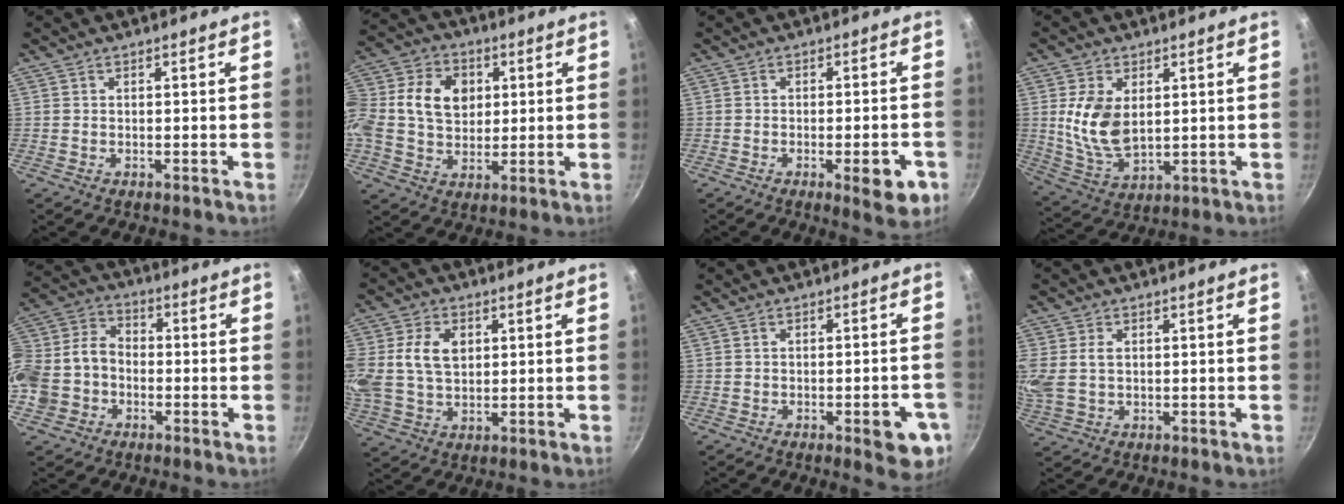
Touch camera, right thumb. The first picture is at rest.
{"total": 18.7, "force": [2.9, 14.2, 11.9], "torque": [-0.232, 0.033, 0.040]}
{"total": 7.7, "force": [-3.2, 2.2, 6.7], "torque": [-0.068, 0.007, -0.038]}
{"total": 10.9, "force": [1.9, 6.7, 8.4], "torque": [-0.158, -0.022, 0.047]}
{"total": 15.5, "force": [-4.0, 12.6, 8.2], "torque": [-0.168, 0.059, -0.083]}
{"total": 13.7, "force": [2.6, 9.9, 9.0], "torque": [-0.188, 0.015, 0.050]}
{"total": 7.8, "force": [-3.1, 2.6, 6.7], "torque": [-0.061, 0.011, -0.035]}
{"total": 7.6, "force": [1.0, 5.3, 5.3], "torque": [-0.114, 0.002, 0.020]}